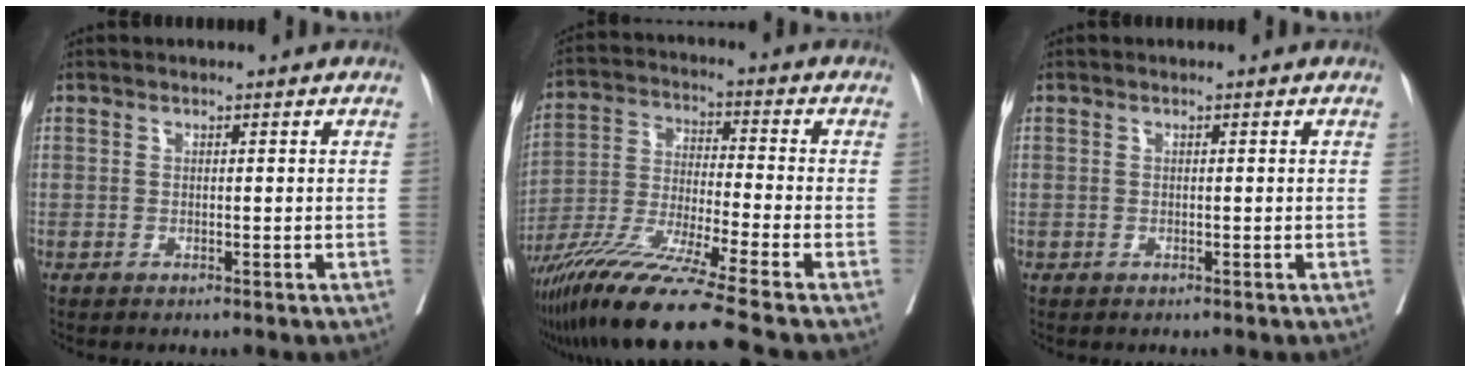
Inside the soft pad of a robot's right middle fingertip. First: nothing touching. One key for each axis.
{"total": 16.2, "fx": -12.6, "fy": -2.1, "fz": 9.9, "tx": -0.202, "ty": -0.044, "tz": -0.229}
{"total": 0.0}